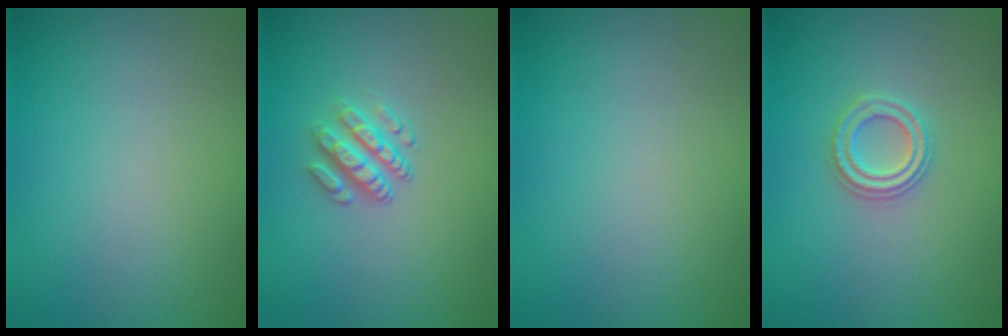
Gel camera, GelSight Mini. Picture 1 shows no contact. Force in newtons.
{"total": 2.9, "press": 2.5, "slide": 1.4}
{"total": 0.0}
{"total": 2.4, "press": 2.3, "slide": 0.5}